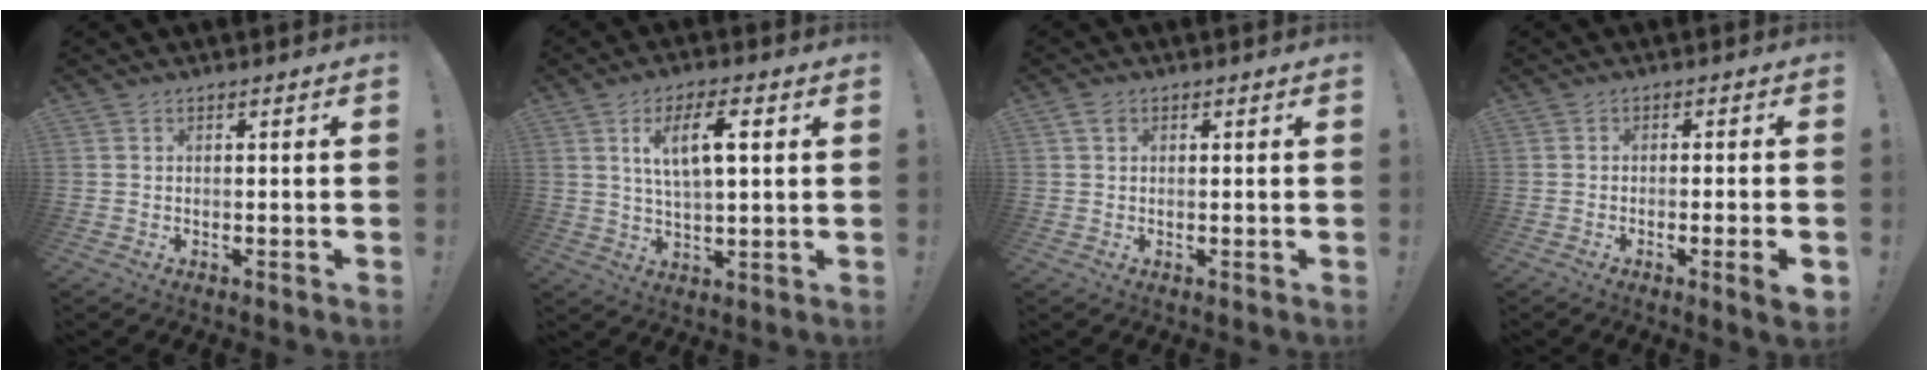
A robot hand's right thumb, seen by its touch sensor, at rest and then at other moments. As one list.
[{"total": 10.2, "force": [3.2, 3.6, 8.9], "torque": [-0.156, 0.007, 0.053]}, {"total": 1.8, "force": [1.1, 1.1, 0.9], "torque": [-0.017, 0.001, 0.020]}, {"total": 5.0, "force": [-1.6, 0.0, 4.7], "torque": [-0.076, 0.000, -0.021]}]